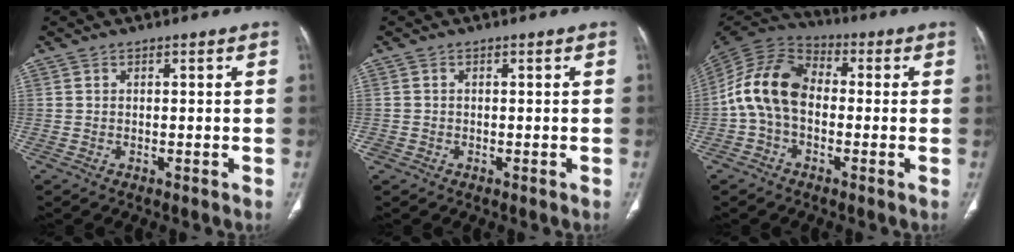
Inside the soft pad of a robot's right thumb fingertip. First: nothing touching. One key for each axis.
{"total": 1.0, "fx": -0.4, "fy": 0.9, "fz": 0.1, "tx": -0.001, "ty": 0.004, "tz": -0.010}
{"total": 12.7, "fx": -1.0, "fy": 8.7, "fz": 9.2, "tx": -0.169, "ty": 0.033, "tz": -0.032}